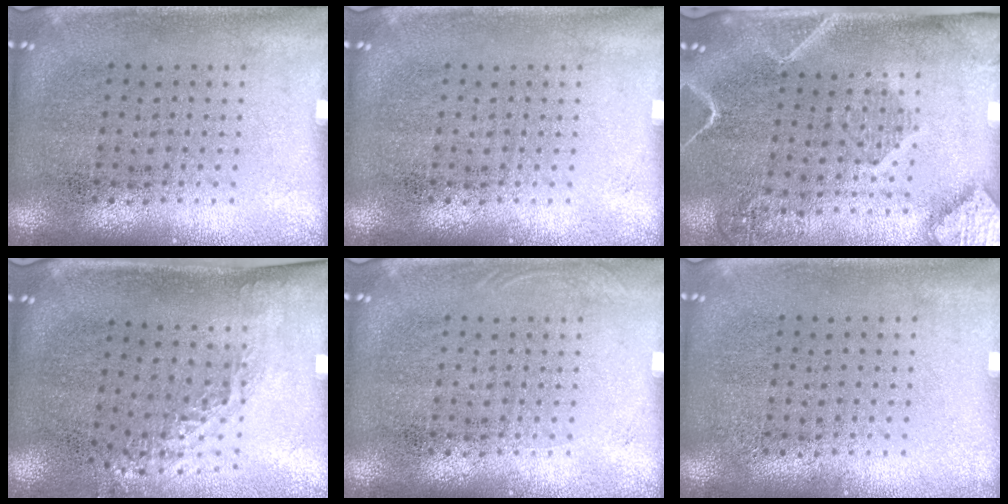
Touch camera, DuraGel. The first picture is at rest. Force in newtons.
{"total": 0.0}
{"total": 2.5, "press": 1.9, "slide": 1.7}
{"total": 1.2, "press": 1.0, "slide": 0.8}
{"total": 0.5, "press": 0.5, "slide": 0.2}
{"total": 0.0}